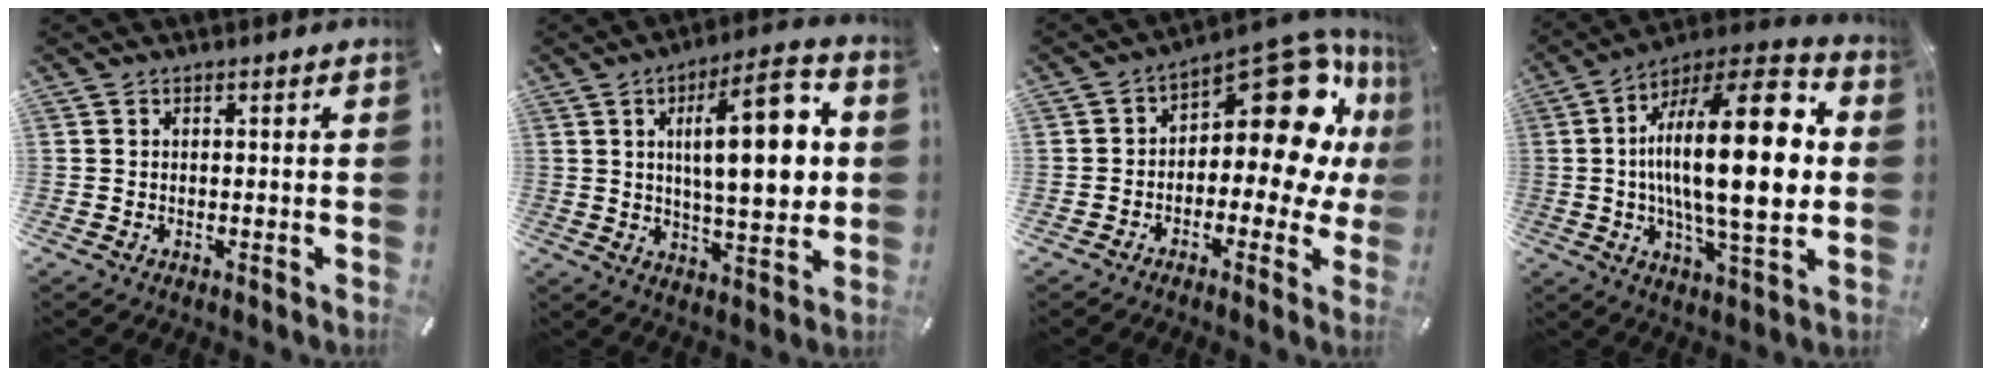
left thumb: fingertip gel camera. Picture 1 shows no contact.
{"total": 18.8, "force": [3.9, 7.1, 17.0], "torque": [-0.250, -0.002, 0.052]}
{"total": 18.1, "force": [6.8, 9.0, 14.1], "torque": [-0.176, -0.065, 0.113]}
{"total": 27.3, "force": [1.7, 9.5, 25.5], "torque": [-0.436, -0.013, 0.011]}